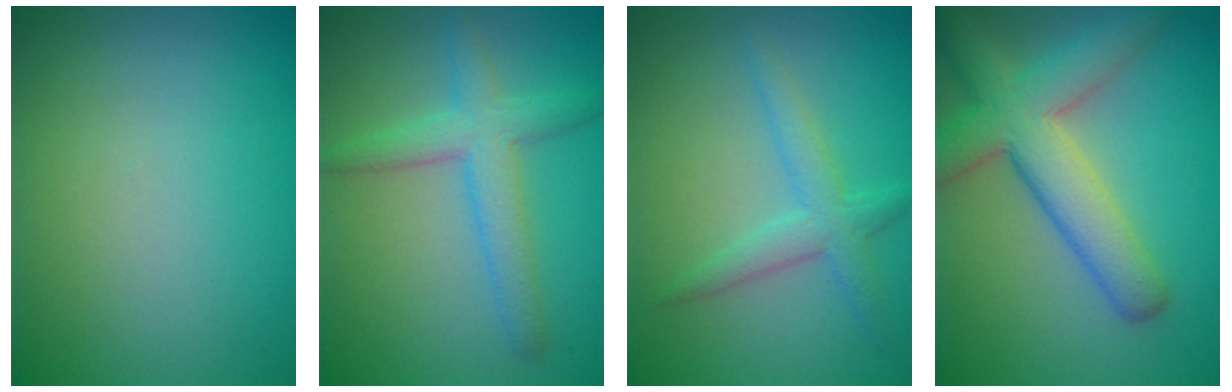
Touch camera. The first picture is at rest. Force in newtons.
{"total": 4.0, "press": 3.9, "slide": 0.2}
{"total": 2.8, "press": 2.8, "slide": 0.1}
{"total": 7.3, "press": 7.3, "slide": 0.5}